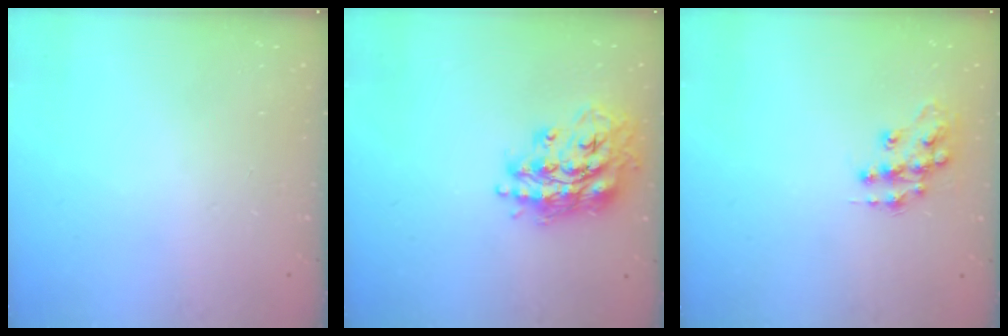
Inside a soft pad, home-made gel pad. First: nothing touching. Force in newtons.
{"total": 17.1, "press": 17.0, "slide": 1.4}
{"total": 11.5, "press": 11.5, "slide": 0.7}